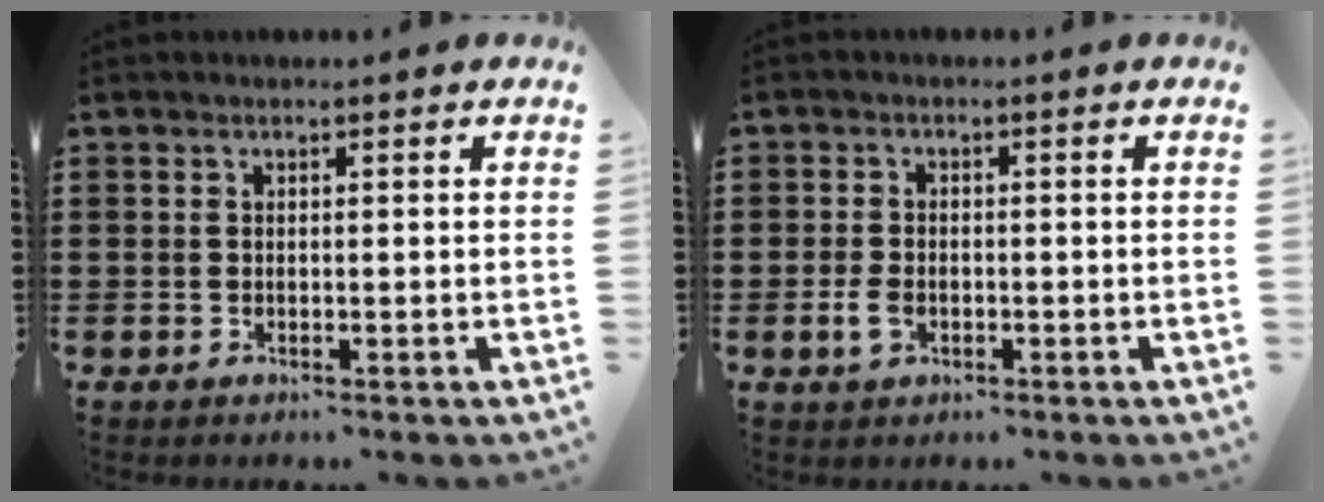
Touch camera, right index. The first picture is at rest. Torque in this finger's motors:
{"motor_torque": [1.49, 0.65, 0.02, -0.01]}